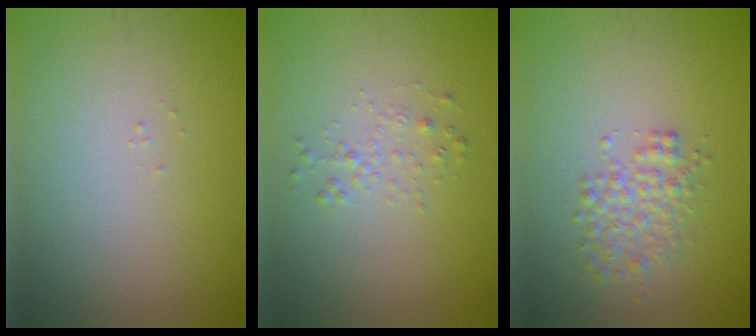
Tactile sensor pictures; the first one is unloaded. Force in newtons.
{"total": 1.1, "press": 1.1, "slide": 0.1}
{"total": 2.6, "press": 2.6, "slide": 0.1}